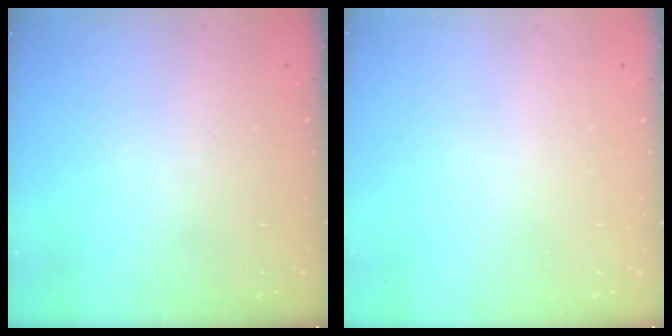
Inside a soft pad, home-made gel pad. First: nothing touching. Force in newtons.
{"total": 0.0}